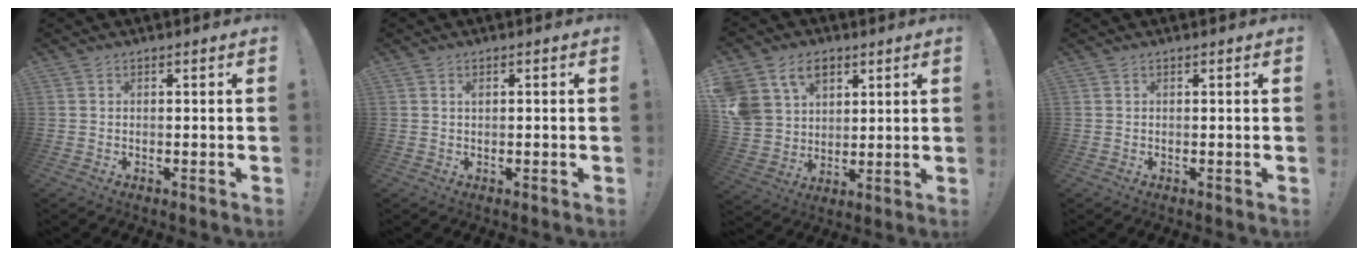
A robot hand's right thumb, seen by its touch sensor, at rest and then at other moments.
{"total": 0.6, "force": [0.3, 0.4, 0.3], "torque": [-0.006, 0.005, 0.005]}
{"total": 12.9, "force": [6.8, 9.5, 5.5], "torque": [-0.088, -0.035, 0.138]}
{"total": 0.0}